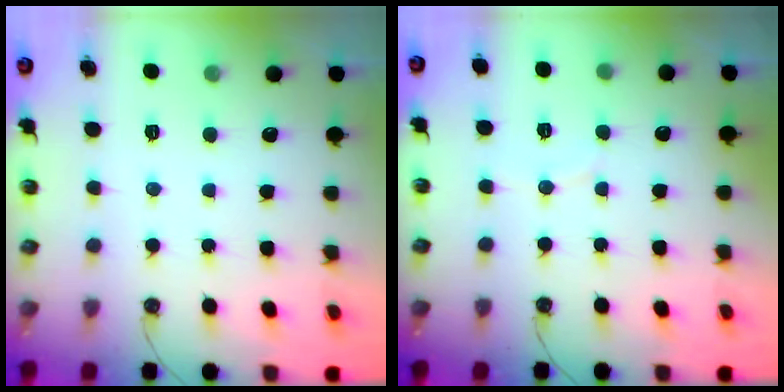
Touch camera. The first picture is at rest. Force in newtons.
{"total": 3.2, "press": 3.1, "slide": 0.3}